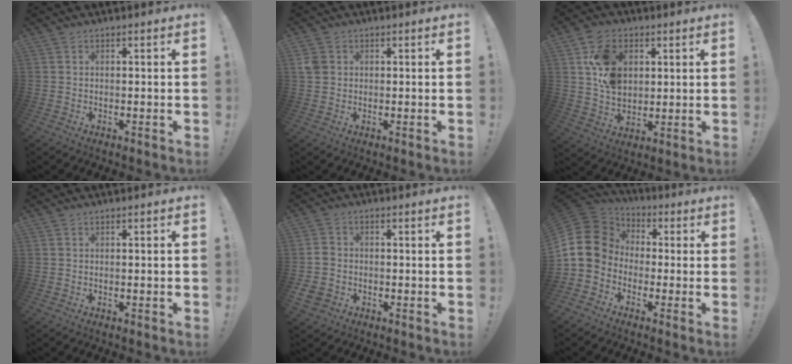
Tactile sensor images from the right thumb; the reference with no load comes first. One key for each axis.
{"total": 3.4, "fx": 1.1, "fy": 2.8, "fz": 1.5, "tx": -0.030, "ty": 0.006, "tz": 0.025}
{"total": 13.2, "fx": 4.3, "fy": 9.9, "fz": 7.6, "tx": -0.120, "ty": -0.003, "tz": 0.087}
{"total": 0.7, "fx": -0.5, "fy": -0.1, "fz": 0.5, "tx": -0.013, "ty": 0.002, "tz": -0.009}
{"total": 4.4, "fx": -1.5, "fy": 3.6, "fz": 2.0, "tx": -0.038, "ty": 0.001, "tz": -0.029}
{"total": 13.5, "fx": 0.6, "fy": 11.8, "fz": 6.5, "tx": -0.125, "ty": 0.014, "tz": 0.024}